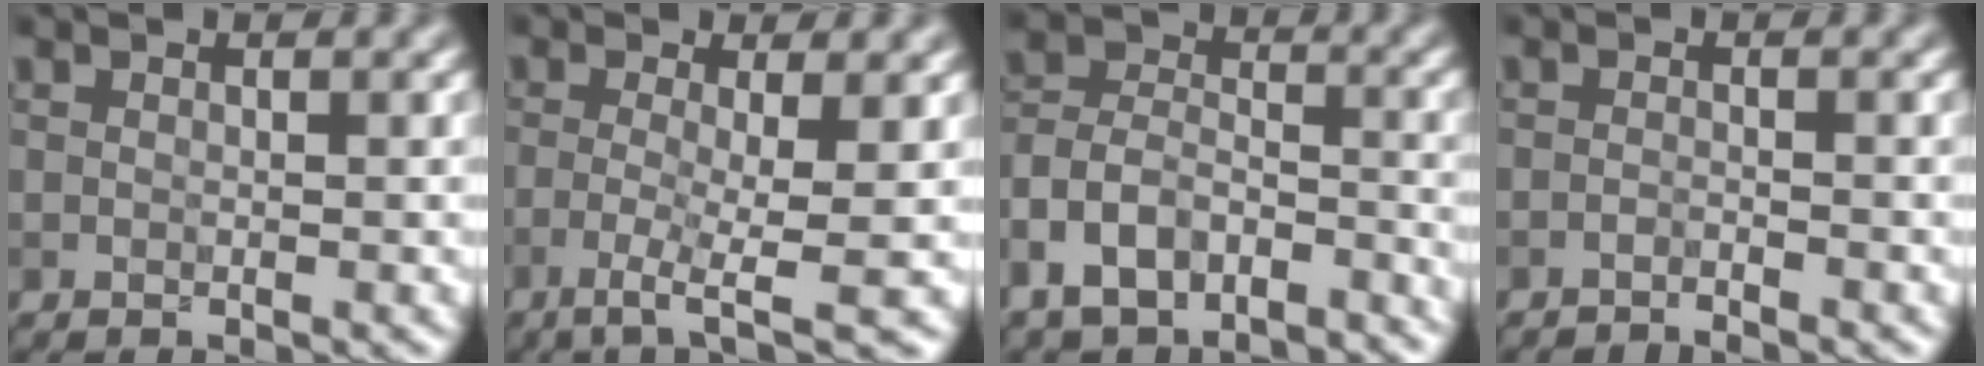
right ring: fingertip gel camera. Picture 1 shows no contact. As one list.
[{"total": 4.9, "force": [-1.7, 0.9, 4.5], "torque": [-0.078, -0.002, -0.040]}, {"total": 7.8, "force": [-6.0, 4.0, 2.9], "torque": [-0.062, 0.003, -0.127]}, {"total": 1.7, "force": [-1.6, 0.1, 0.5], "torque": [-0.007, 0.000, -0.033]}]